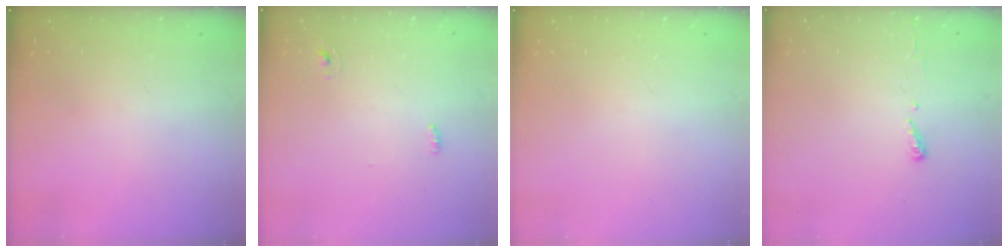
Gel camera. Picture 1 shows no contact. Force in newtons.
{"total": 3.1, "press": 2.8, "slide": 1.2}
{"total": 0.0}
{"total": 2.9, "press": 2.9, "slide": 0.4}